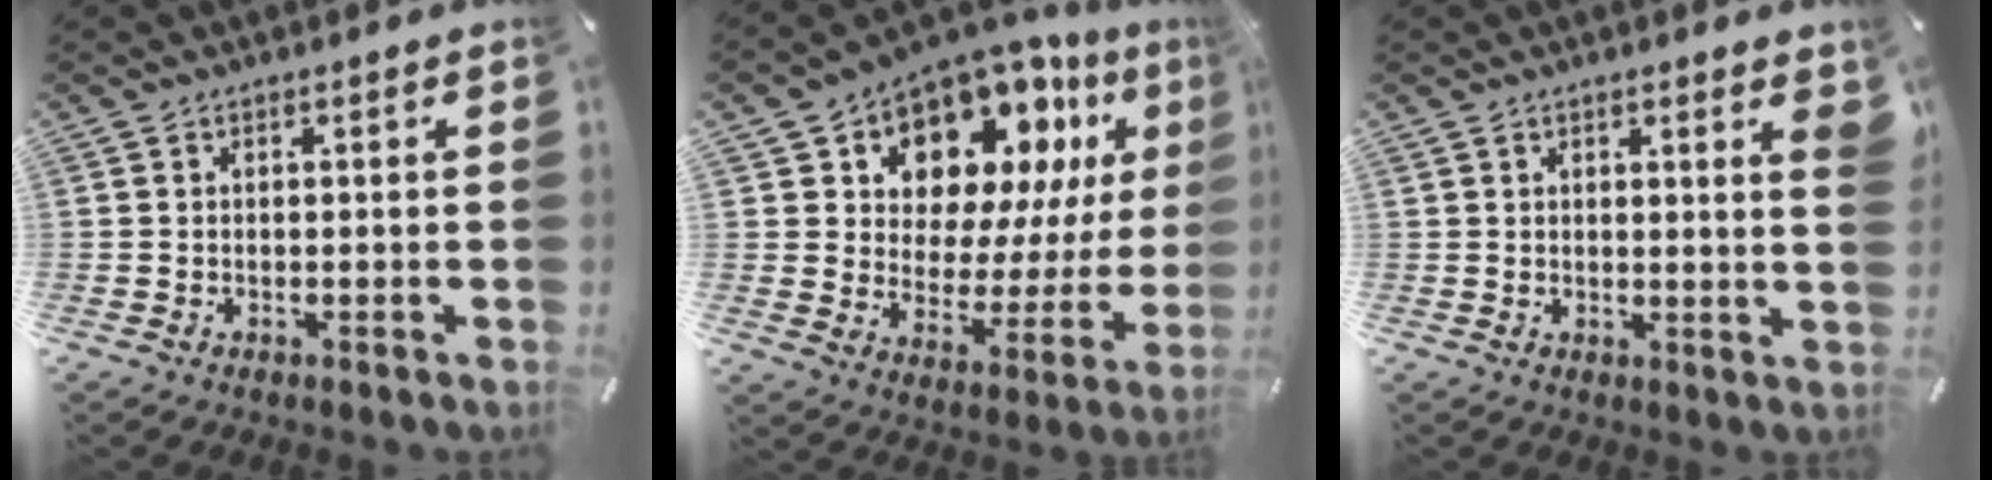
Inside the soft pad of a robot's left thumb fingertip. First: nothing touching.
{"total": 13.3, "force": [9.6, 8.1, 4.4], "torque": [-0.081, -0.086, 0.173]}
{"total": 3.1, "force": [1.9, 0.5, 2.3], "torque": [-0.027, -0.010, 0.029]}